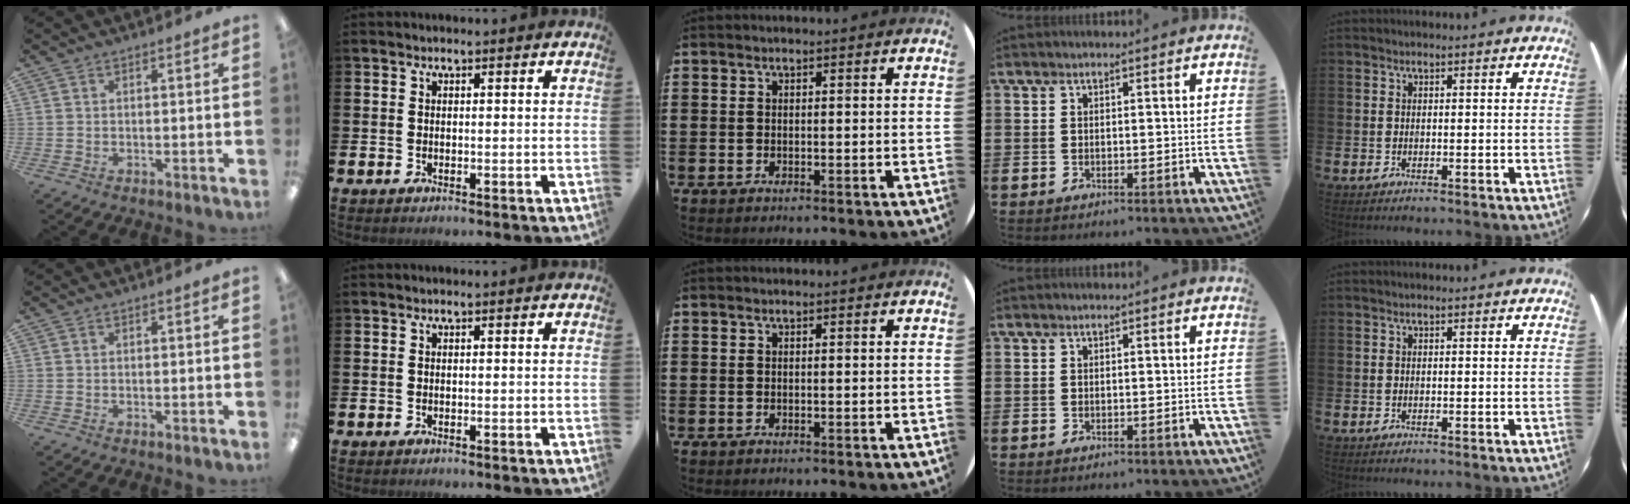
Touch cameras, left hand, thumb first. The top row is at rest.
{}